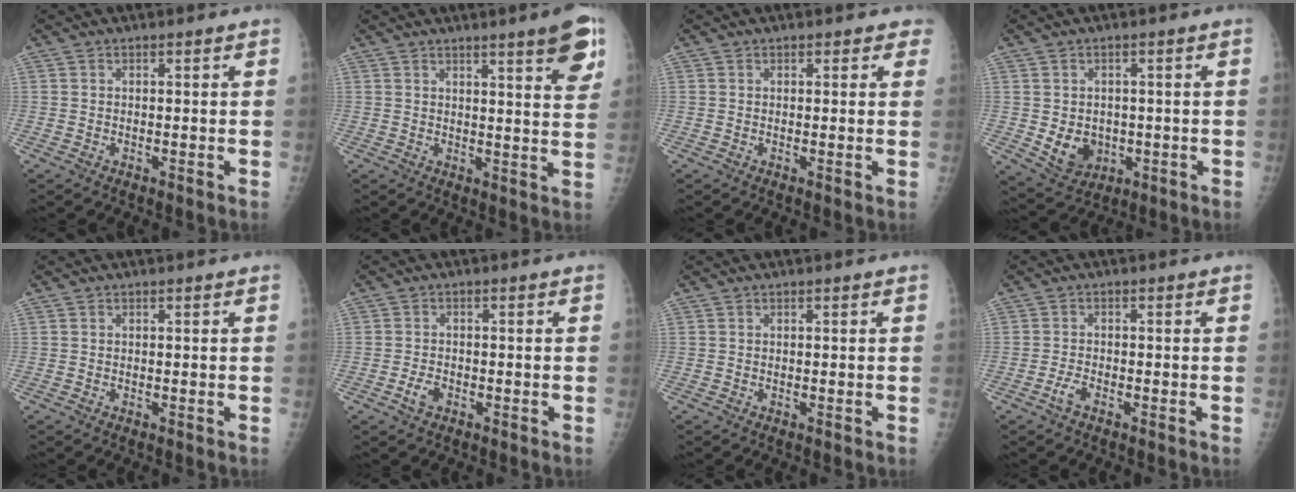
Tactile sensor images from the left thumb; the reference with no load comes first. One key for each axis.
{"total": 8.8, "fx": 5.1, "fy": 1.0, "fz": 7.0, "tx": -0.079, "ty": -0.026, "tz": 0.065}
{"total": 2.4, "fx": 1.8, "fy": 1.4, "fz": 0.8, "tx": 0.021, "ty": -0.002, "tz": 0.010}
{"total": 6.6, "fx": -0.8, "fy": 5.5, "fz": 3.6, "tx": -0.038, "ty": -0.004, "tz": 0.006}
{"total": 0.0}
{"total": 2.3, "fx": -1.2, "fy": 1.4, "fz": 1.4, "tx": -0.030, "ty": 0.006, "tz": -0.022}
{"total": 0.0}
{"total": 1.9, "fx": -1.2, "fy": 0.7, "fz": 1.2, "tx": -0.032, "ty": 0.005, "tz": -0.026}